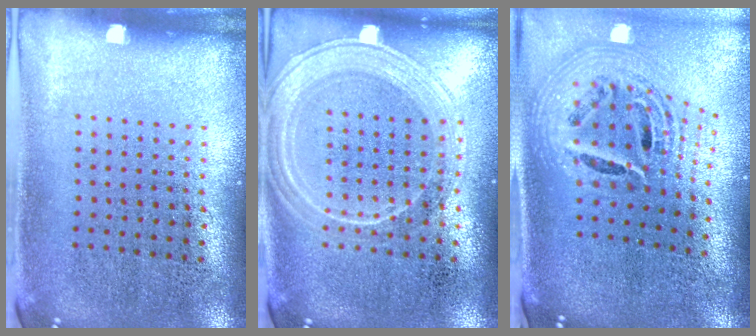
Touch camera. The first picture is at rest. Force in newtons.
{"total": 1.8, "press": 1.8, "slide": 0.2}
{"total": 2.8, "press": 1.9, "slide": 2.0}